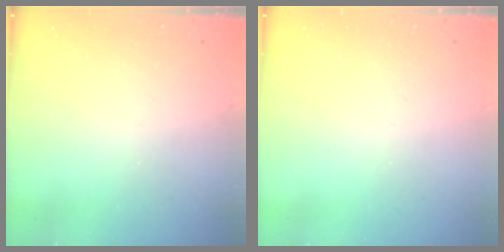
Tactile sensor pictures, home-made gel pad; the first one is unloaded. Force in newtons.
{"total": 0.0}